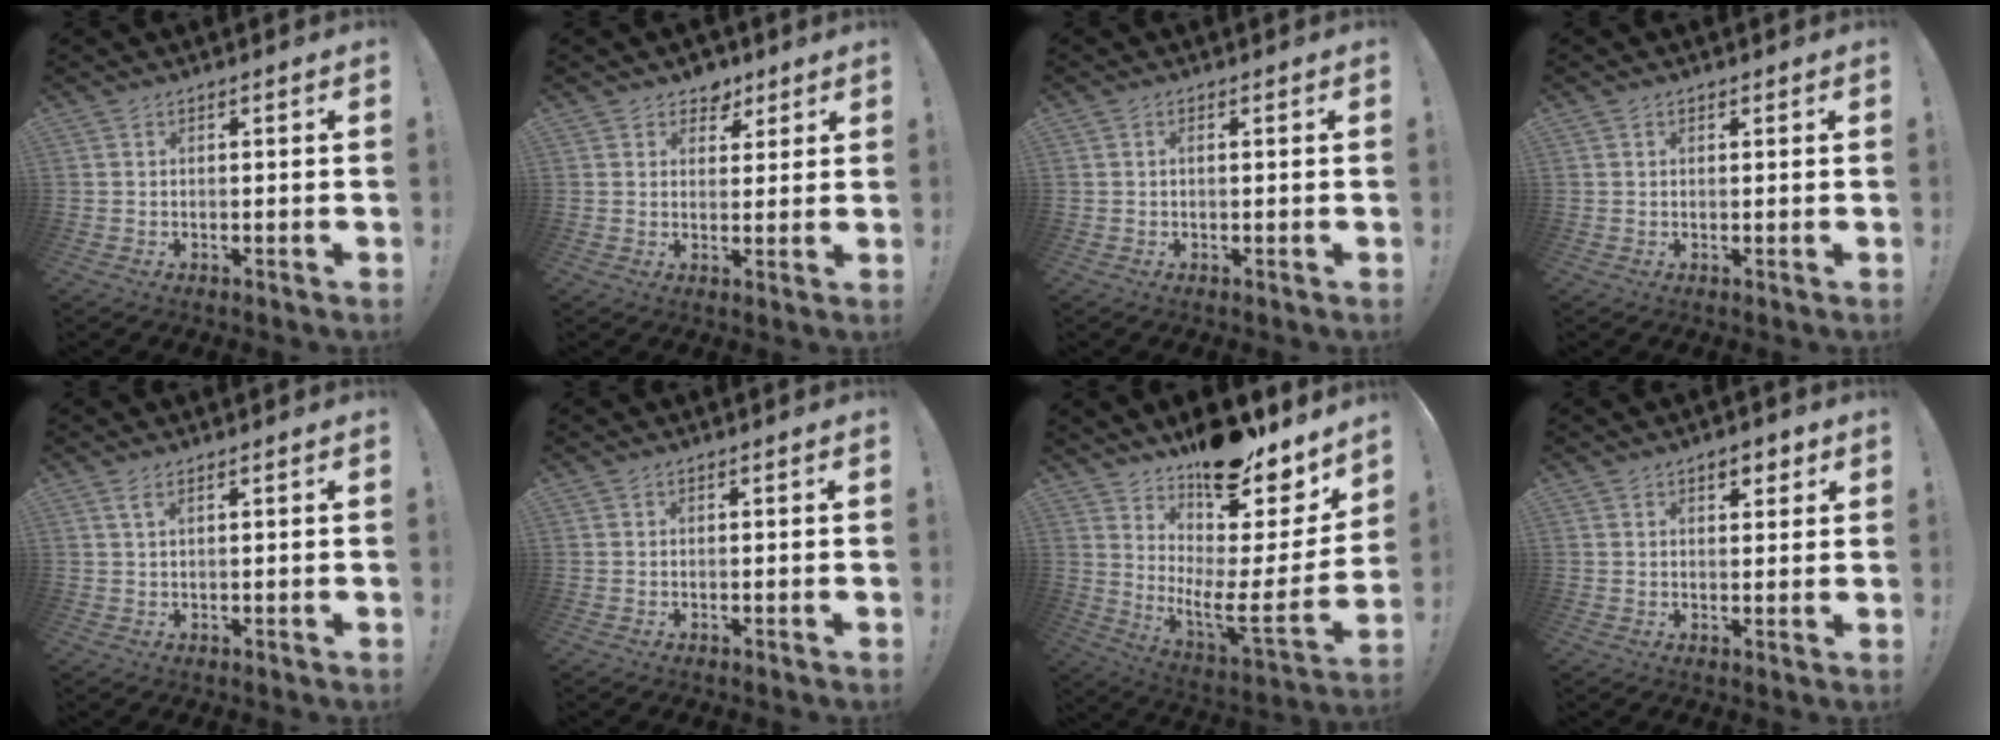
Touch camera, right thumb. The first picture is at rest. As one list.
[{"total": 5.6, "force": [3.6, 4.1, 0.9], "torque": [-0.006, -0.024, 0.069]}, {"total": 0.8, "force": [-0.2, 0.3, 0.7], "torque": [-0.021, 0.005, -0.002]}, {"total": 0.5, "force": [0.4, 0.4, 0.1], "torque": [0.002, -0.001, 0.006]}, {"total": 2.4, "force": [1.1, 0.8, 2.0], "torque": [-0.039, 0.000, 0.021]}, {"total": 0.0}, {"total": 18.7, "force": [11.8, 5.1, 13.5], "torque": [-0.198, -0.106, 0.199]}, {"total": 3.8, "force": [2.2, 2.3, 2.0], "torque": [-0.013, -0.008, 0.034]}]